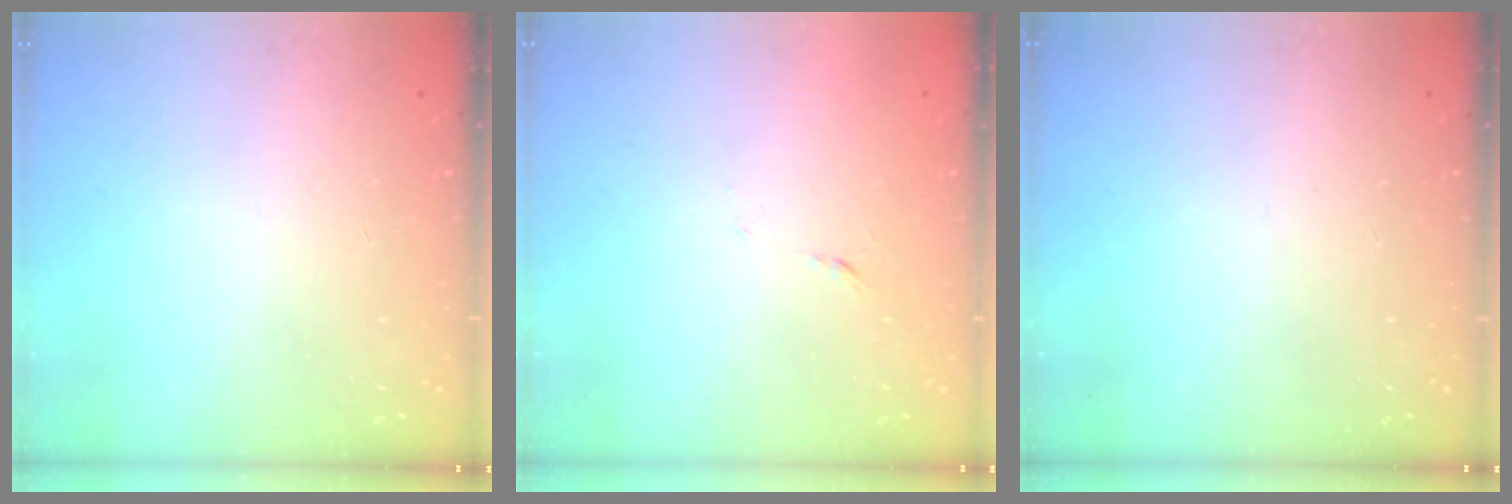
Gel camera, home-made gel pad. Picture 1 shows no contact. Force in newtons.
{"total": 4.4, "press": 4.3, "slide": 0.8}
{"total": 0.0}